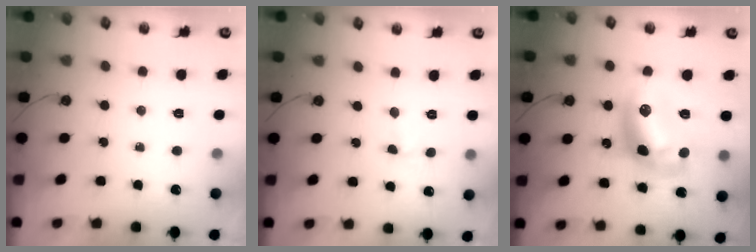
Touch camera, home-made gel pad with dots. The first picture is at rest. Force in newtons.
{"total": 1.5, "press": 1.2, "slide": 1.0}
{"total": 14.0, "press": 14.0, "slide": 1.2}